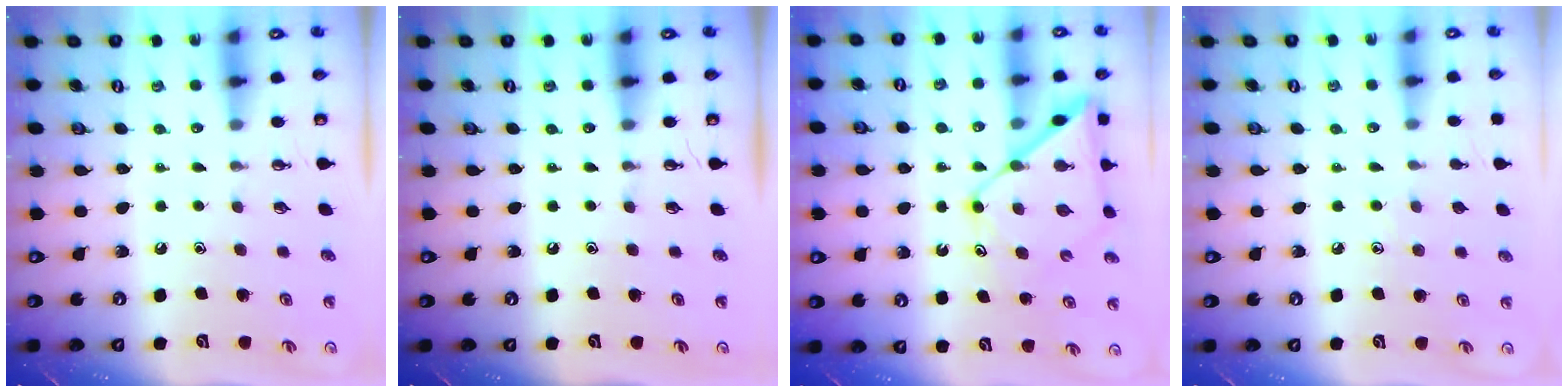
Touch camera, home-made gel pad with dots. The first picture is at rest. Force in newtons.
{"total": 0.0}
{"total": 12.8, "press": 12.8, "slide": 1.1}
{"total": 6.0, "press": 5.9, "slide": 0.6}